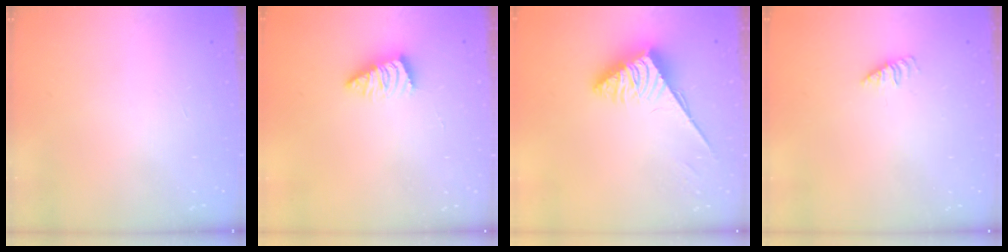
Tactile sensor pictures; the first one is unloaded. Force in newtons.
{"total": 3.5, "press": 3.5, "slide": 0.5}
{"total": 3.7, "press": 3.6, "slide": 0.6}
{"total": 0.6, "press": 0.6, "slide": 0.2}